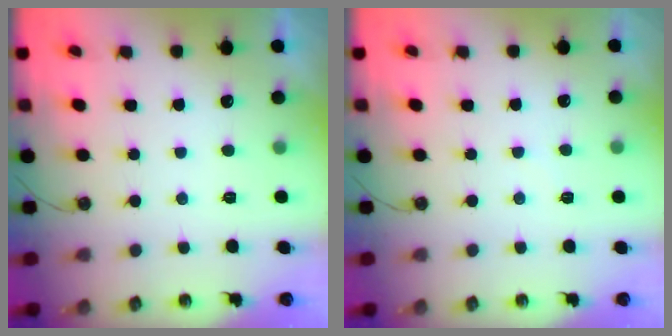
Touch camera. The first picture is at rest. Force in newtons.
{"total": 4.9, "press": 4.9, "slide": 0.6}